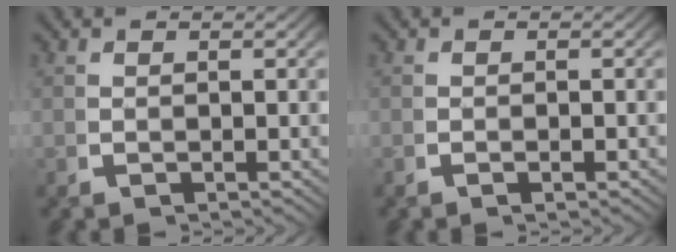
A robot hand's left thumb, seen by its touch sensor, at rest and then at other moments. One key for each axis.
{"total": 0.6, "fx": -0.3, "fy": 0.2, "fz": 0.5, "tx": -0.010, "ty": 0.001, "tz": -0.008}